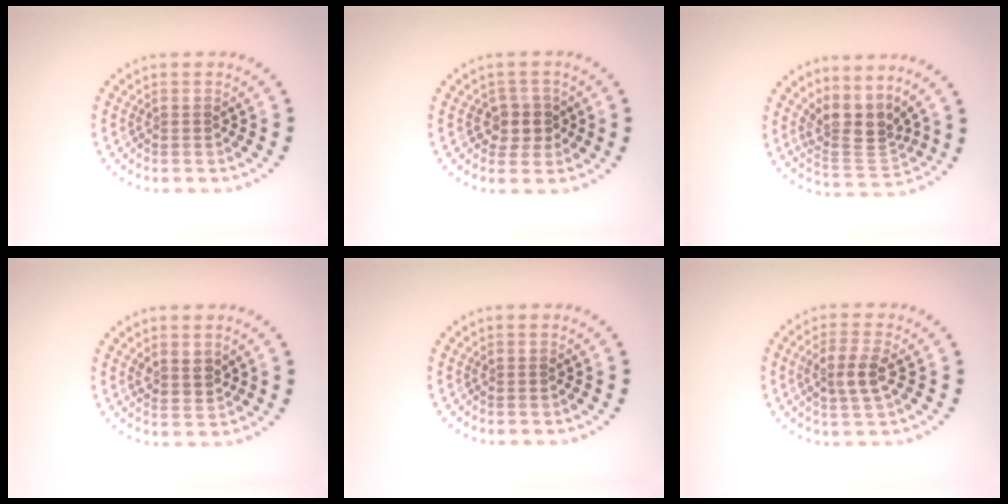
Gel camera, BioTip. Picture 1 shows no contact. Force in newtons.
{"total": 2.2, "press": 2.0, "slide": 1.0}
{"total": 3.9, "press": 2.9, "slide": 2.6}
{"total": 1.7, "press": 1.4, "slide": 0.9}
{"total": 0.0}
{"total": 3.0, "press": 2.8, "slide": 0.9}